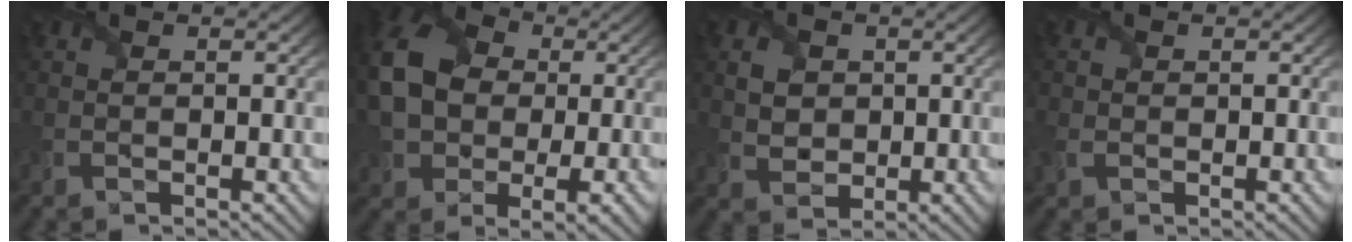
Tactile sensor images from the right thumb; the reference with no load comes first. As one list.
[{"total": 14.6, "force": [0.2, 10.7, 9.9], "torque": [-0.245, -0.025, 0.024]}, {"total": 2.9, "force": [0.7, 2.5, 1.4], "torque": [-0.047, -0.002, 0.007]}, {"total": 1.9, "force": [-0.5, 1.6, 0.9], "torque": [-0.032, -0.002, -0.013]}]